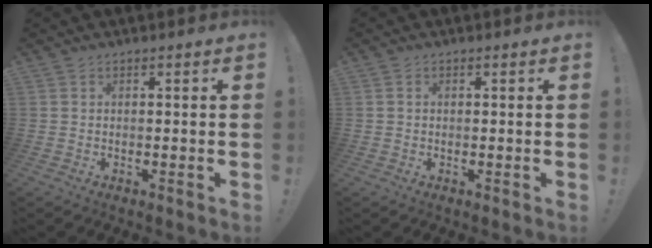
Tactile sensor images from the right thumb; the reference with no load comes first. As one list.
[{"total": 0.7, "force": [0.0, 0.7, 0.2], "torque": [-0.005, 0.004, 0.000]}]